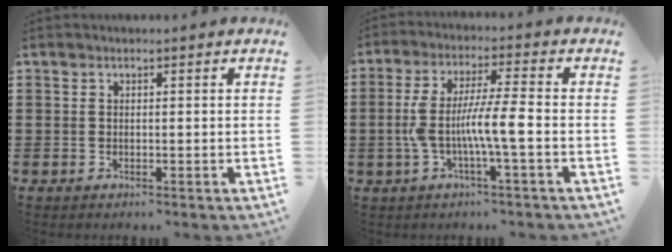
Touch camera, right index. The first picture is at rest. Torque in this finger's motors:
{"motor_torque": [1.80, -0.07, 0.94, 0.21]}